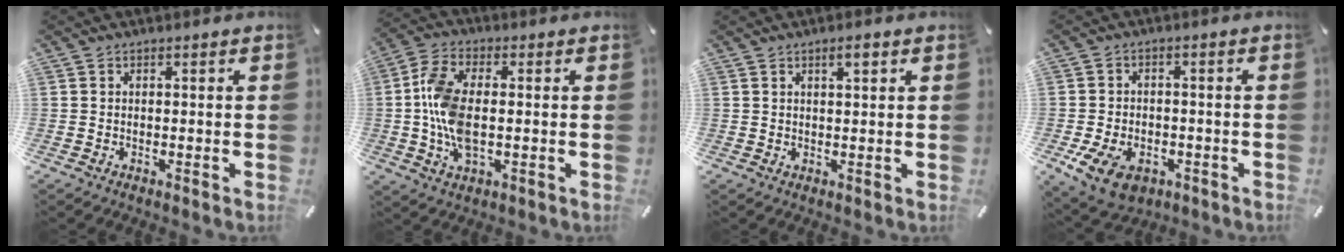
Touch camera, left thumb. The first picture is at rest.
{"total": 10.5, "force": [0.0, 5.6, 8.9], "torque": [-0.203, -0.002, -0.003]}
{"total": 2.5, "force": [1.3, 0.8, 2.0], "torque": [-0.033, 0.000, 0.019]}
{"total": 8.4, "force": [-3.7, 5.9, 4.7], "torque": [-0.105, 0.014, -0.064]}